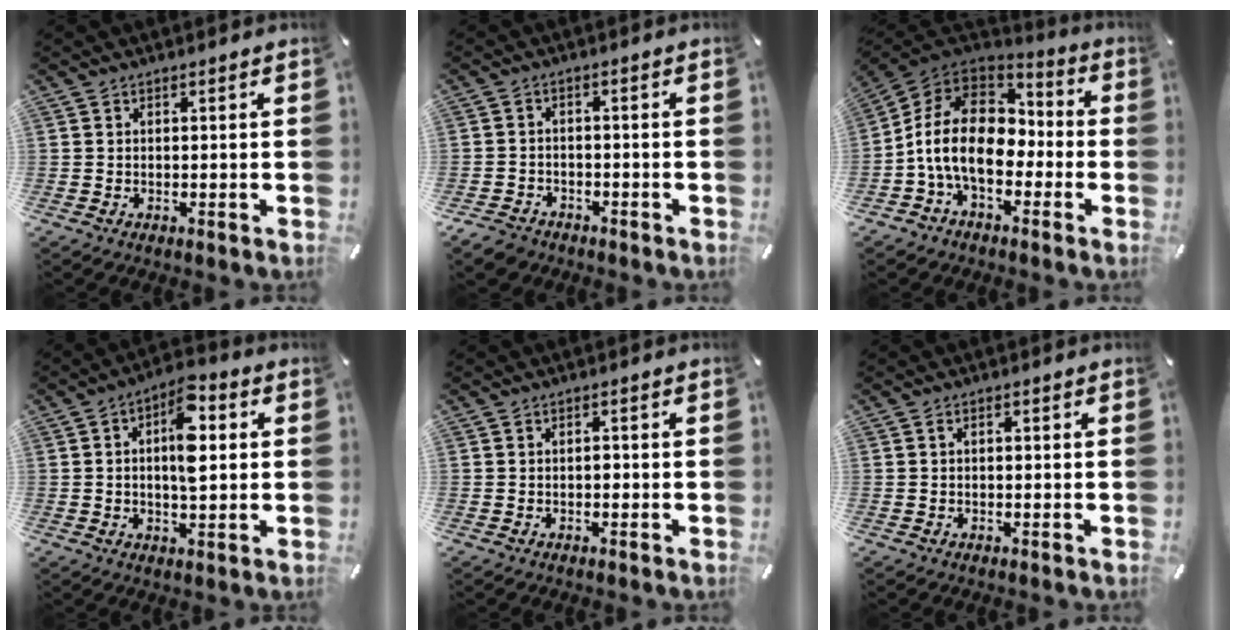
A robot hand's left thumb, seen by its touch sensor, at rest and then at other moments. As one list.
[{"total": 3.7, "force": [-2.9, 2.1, 0.8], "torque": [-0.025, 0.015, -0.061]}, {"total": 15.7, "force": [-3.3, 10.8, 10.9], "torque": [-0.233, 0.025, -0.060]}, {"total": 10.4, "force": [2.1, 4.8, 9.0], "torque": [-0.136, -0.009, 0.029]}, {"total": 1.2, "force": [-0.3, 0.8, 0.9], "torque": [-0.018, 0.001, -0.006]}, {"total": 1.0, "force": [-0.1, 0.5, 0.8], "torque": [-0.016, 0.002, -0.003]}]